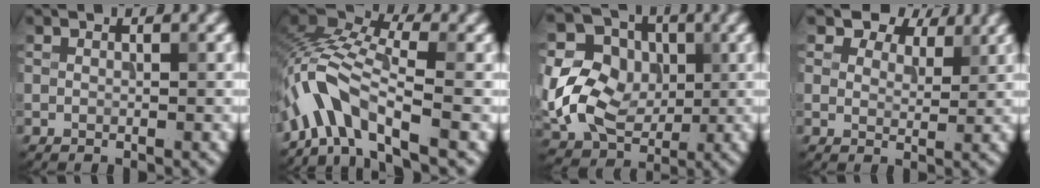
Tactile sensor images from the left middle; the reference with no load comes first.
{"total": 7.0, "force": [-3.8, 2.6, 5.3], "torque": [-0.098, 0.011, -0.084]}
{"total": 11.0, "force": [-0.1, 9.0, 6.3], "torque": [-0.132, -0.010, -0.010]}
{"total": 5.2, "force": [4.0, 2.7, 1.9], "torque": [-0.039, -0.014, 0.070]}